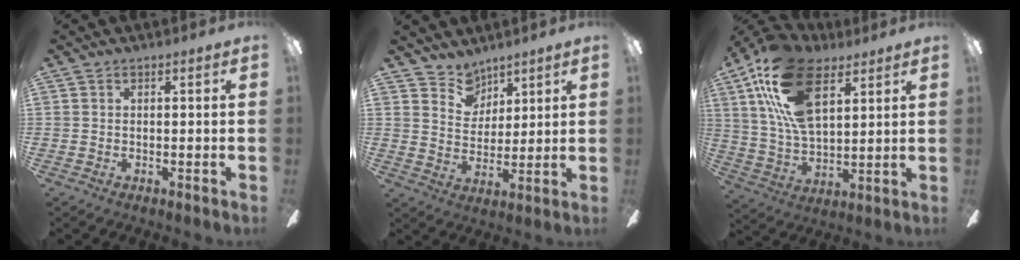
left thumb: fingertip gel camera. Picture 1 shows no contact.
{"total": 7.4, "force": [6.0, 4.4, 0.2], "torque": [-0.011, -0.037, 0.114]}
{"total": 21.8, "force": [11.1, 11.1, 15.1], "torque": [-0.318, -0.032, 0.193]}